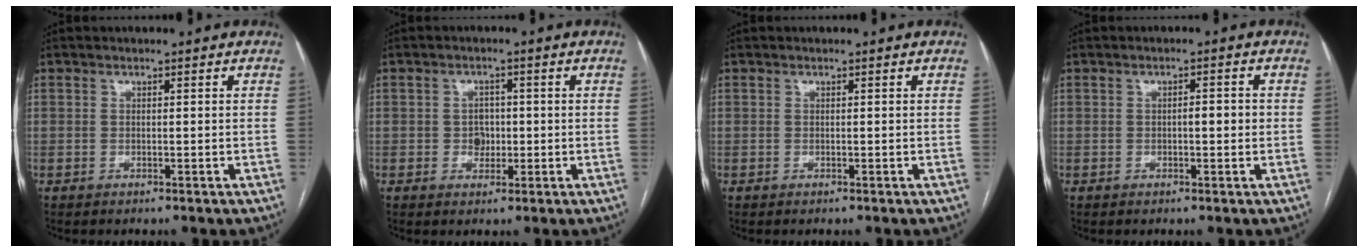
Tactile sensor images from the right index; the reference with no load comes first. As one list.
[{"total": 2.8, "force": [-0.3, 2.3, 1.6], "torque": [-0.017, 0.007, -0.002]}, {"total": 0.0}, {"total": 2.2, "force": [-0.1, 0.7, 2.1], "torque": [-0.030, 0.004, -0.003]}]